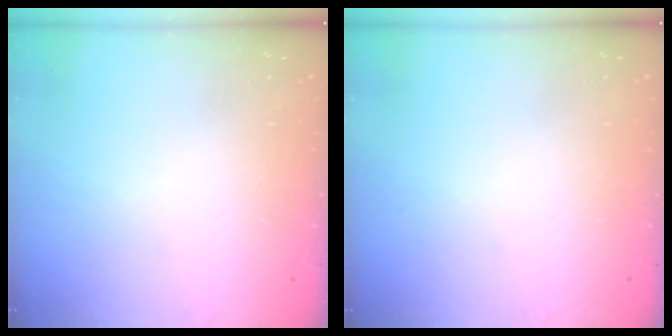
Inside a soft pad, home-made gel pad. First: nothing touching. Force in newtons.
{"total": 0.0}